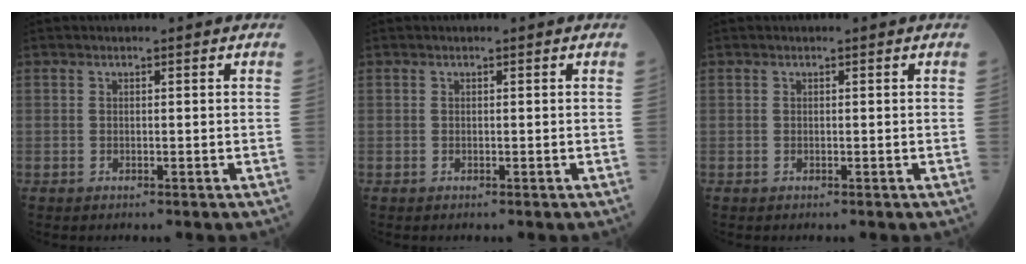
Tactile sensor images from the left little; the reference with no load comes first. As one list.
[{"total": 0.0}, {"total": 0.0}]